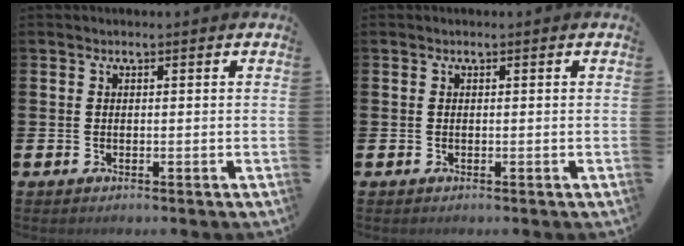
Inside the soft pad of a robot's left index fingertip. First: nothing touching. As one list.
[{"total": 0.0}]